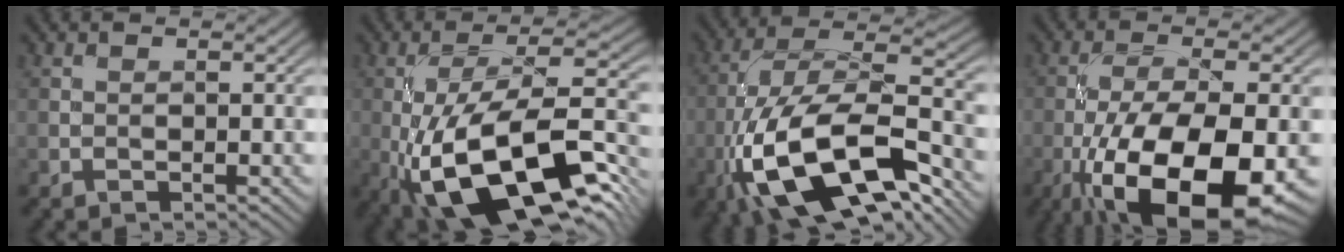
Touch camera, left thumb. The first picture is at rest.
{"total": 17.3, "force": [-5.9, 6.4, 14.9], "torque": [-0.269, 0.003, -0.106]}
{"total": 18.4, "force": [-8.2, 7.8, 14.5], "torque": [-0.295, -0.018, -0.146]}
{"total": 16.5, "force": [-6.9, 6.3, 13.7], "torque": [-0.254, -0.020, -0.116]}